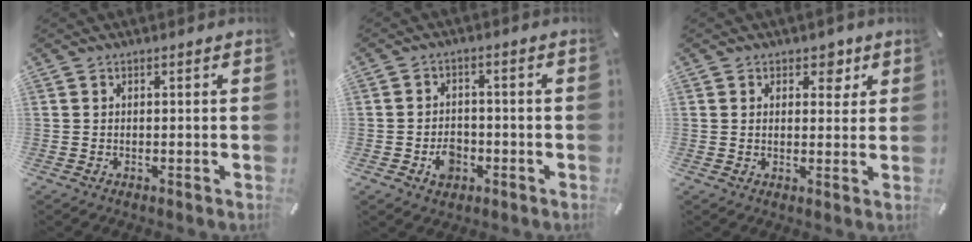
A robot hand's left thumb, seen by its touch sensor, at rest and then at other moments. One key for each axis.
{"total": 5.5, "fx": -2.1, "fy": 4.3, "fz": 2.7, "tx": -0.040, "ty": 0.007, "tz": -0.037}
{"total": 4.7, "fx": 2.4, "fy": 3.3, "fz": 2.3, "tx": -0.007, "ty": -0.010, "tz": 0.032}